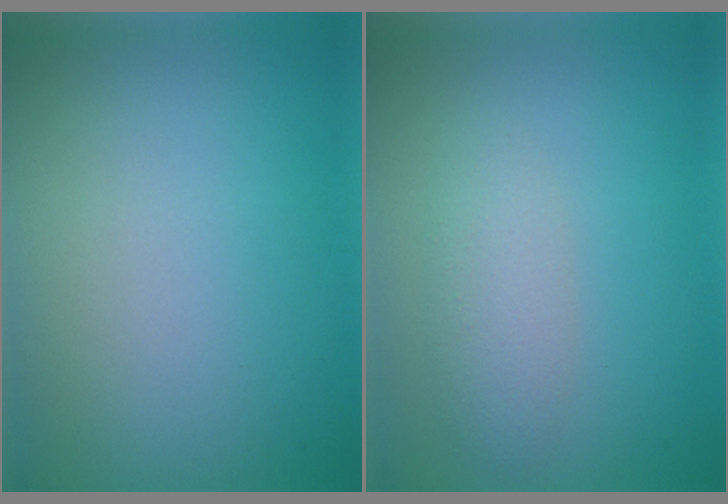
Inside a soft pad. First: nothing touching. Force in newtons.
{"total": 2.3, "press": 2.3, "slide": 0.1}